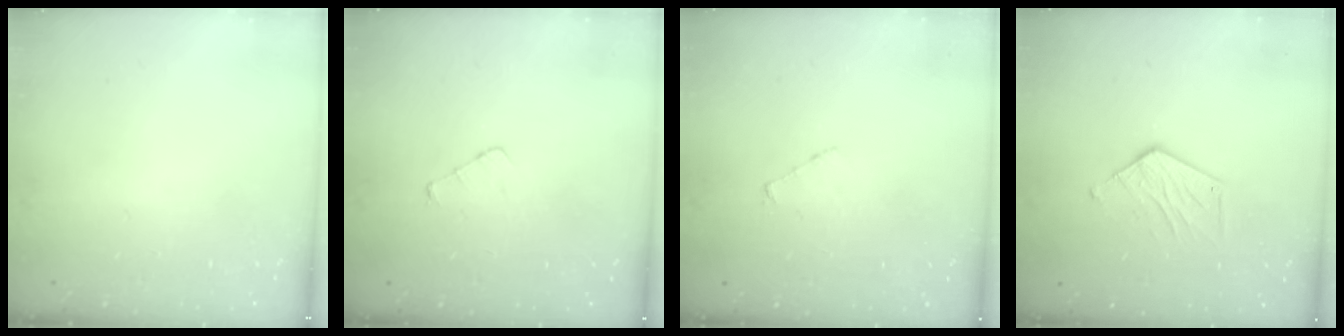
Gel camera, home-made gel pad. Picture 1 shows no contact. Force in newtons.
{"total": 3.1, "press": 3.1, "slide": 0.4}
{"total": 3.1, "press": 3.0, "slide": 0.3}
{"total": 7.6, "press": 7.5, "slide": 0.4}